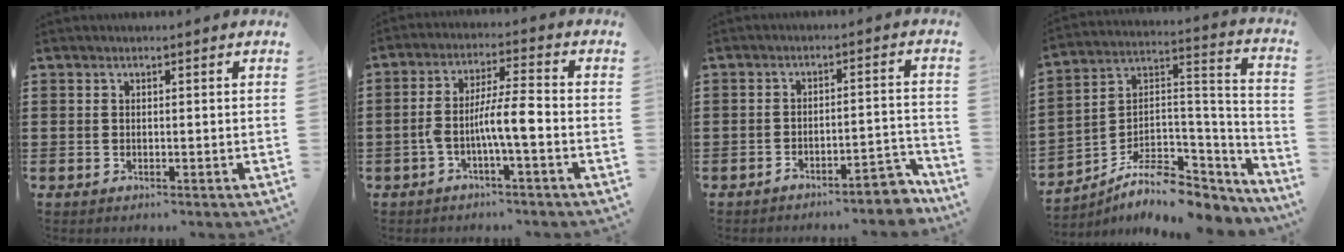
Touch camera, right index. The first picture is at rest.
{"total": 7.0, "force": [-2.3, 1.3, 6.4], "torque": [-0.125, 0.003, -0.049]}
{"total": 4.5, "force": [-4.1, 0.6, 1.9], "torque": [-0.032, 0.002, -0.080]}
{"total": 8.5, "force": [-6.1, 3.9, 4.4], "torque": [-0.088, 0.005, -0.115]}